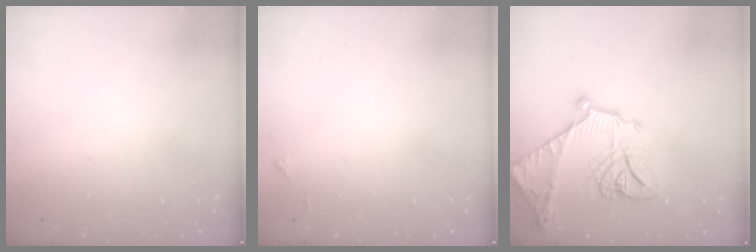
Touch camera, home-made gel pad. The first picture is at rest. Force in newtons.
{"total": 3.8, "press": 3.7, "slide": 0.6}
{"total": 20.7, "press": 20.6, "slide": 2.0}